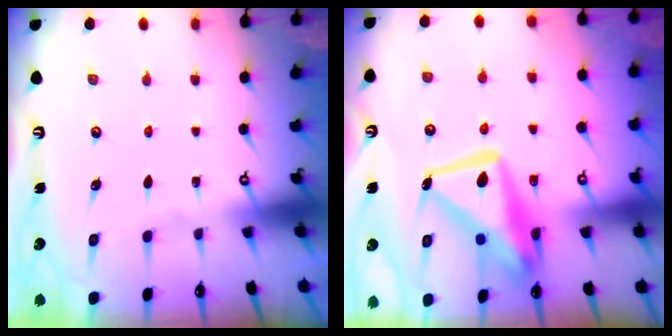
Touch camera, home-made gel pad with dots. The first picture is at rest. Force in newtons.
{"total": 15.9, "press": 15.8, "slide": 1.7}